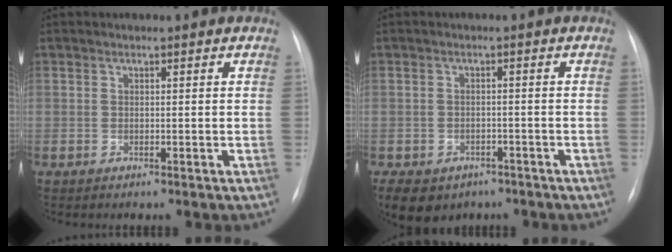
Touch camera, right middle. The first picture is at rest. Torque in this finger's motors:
{"motor_torque": [0.55, -0.54, 0.05, 0.06]}